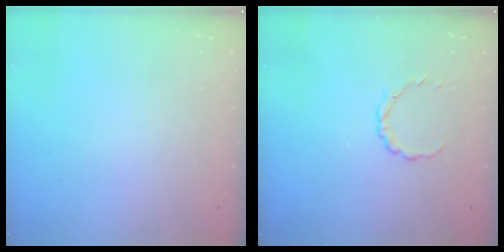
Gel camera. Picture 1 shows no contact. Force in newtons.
{"total": 2.8, "press": 2.7, "slide": 0.9}